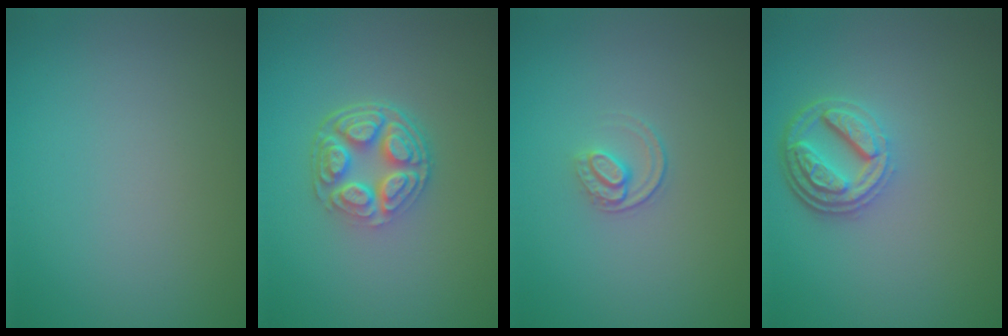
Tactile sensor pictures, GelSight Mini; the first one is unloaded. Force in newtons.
{"total": 5.0, "press": 3.7, "slide": 3.3}
{"total": 1.4, "press": 0.9, "slide": 1.0}
{"total": 4.1, "press": 3.2, "slide": 2.6}